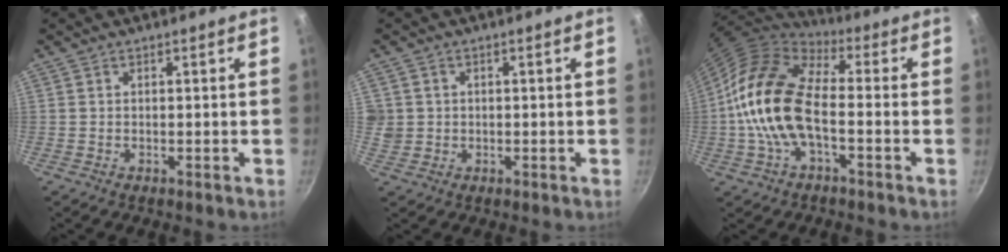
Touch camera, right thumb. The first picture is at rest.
{"total": 3.6, "force": [0.3, 3.5, 1.0], "torque": [-0.012, 0.007, 0.011]}
{"total": 16.3, "force": [-2.2, 8.4, 13.7], "torque": [-0.241, 0.031, -0.055]}